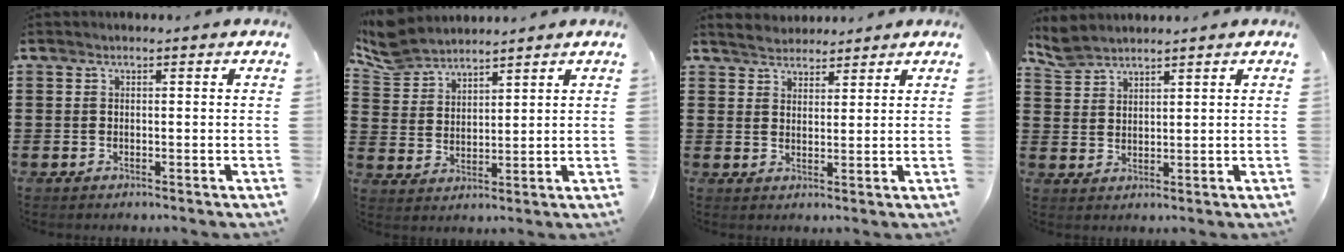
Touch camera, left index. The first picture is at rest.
{"total": 5.7, "force": [5.4, 1.5, 1.1], "torque": [-0.045, -0.014, 0.101]}
{"total": 2.9, "force": [2.7, 0.9, 0.0], "torque": [-0.010, 0.002, 0.051]}
{"total": 3.6, "force": [3.4, 0.9, 0.8], "torque": [-0.025, -0.004, 0.065]}